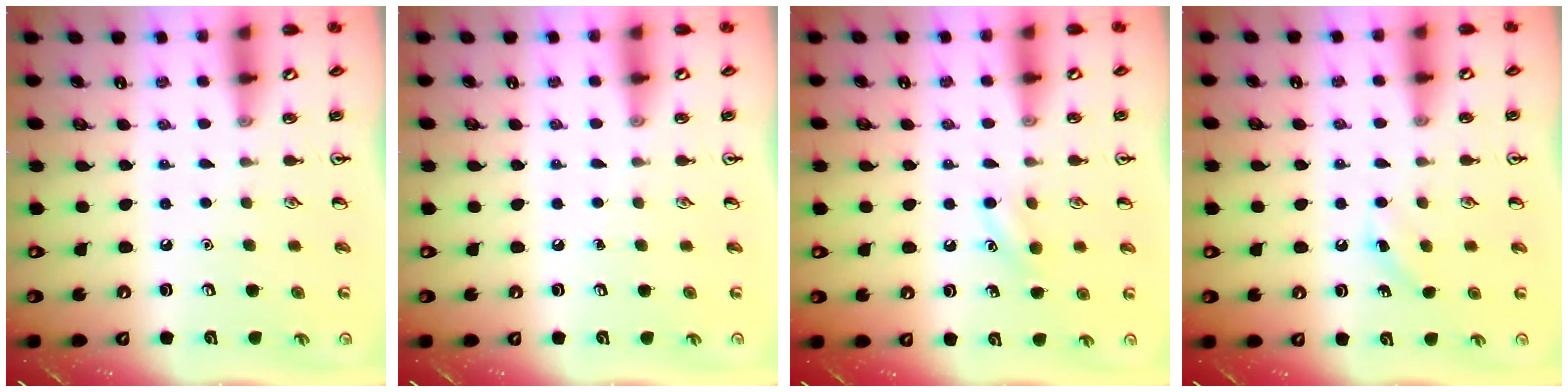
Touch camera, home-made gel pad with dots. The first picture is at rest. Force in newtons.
{"total": 0.0}
{"total": 7.1, "press": 6.8, "slide": 2.1}
{"total": 2.8, "press": 2.6, "slide": 0.9}